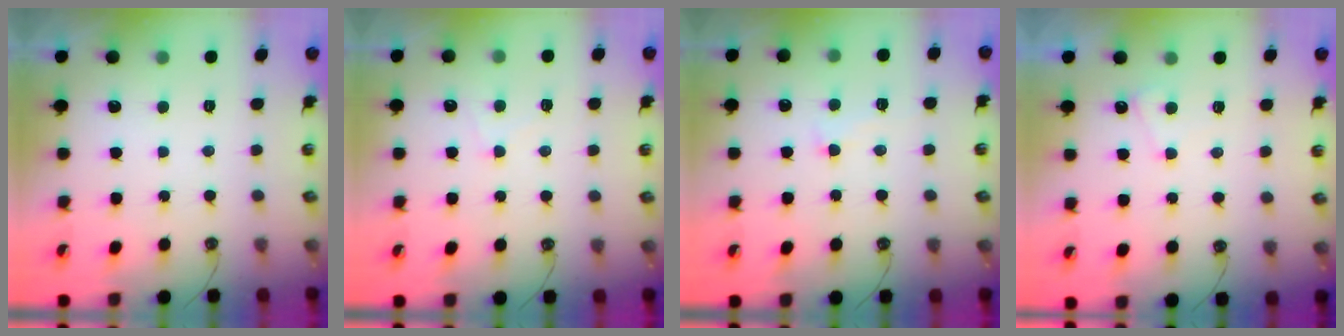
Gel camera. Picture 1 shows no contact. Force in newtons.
{"total": 2.9, "press": 2.9, "slide": 0.4}
{"total": 0.8, "press": 0.4, "slide": 0.7}
{"total": 2.2, "press": 2.2, "slide": 0.5}